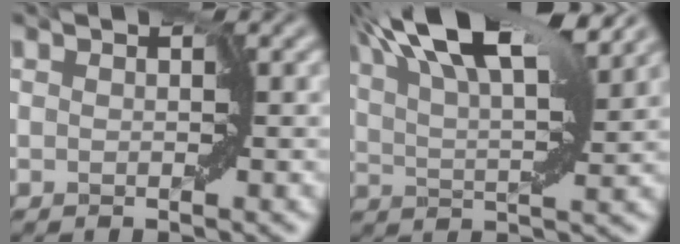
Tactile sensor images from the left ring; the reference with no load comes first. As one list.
[{"total": 11.2, "force": [7.5, 3.0, 7.8], "torque": [-0.131, 0.040, 0.108]}]